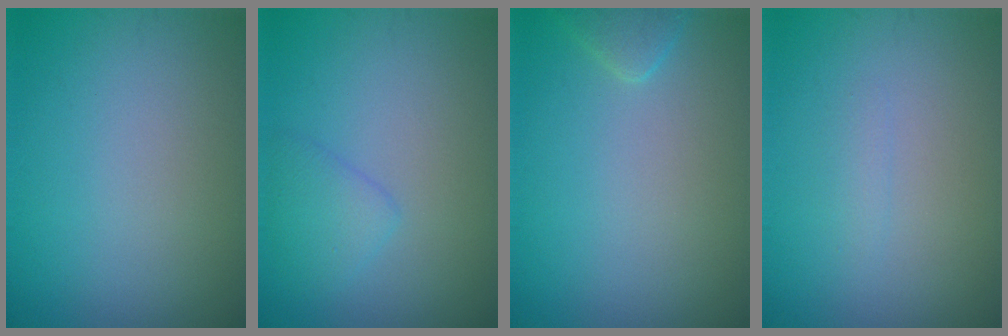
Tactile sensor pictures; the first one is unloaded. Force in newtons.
{"total": 2.0, "press": 2.0, "slide": 0.2}
{"total": 1.4, "press": 1.4, "slide": 0.2}
{"total": 0.7, "press": 0.7, "slide": 0.1}